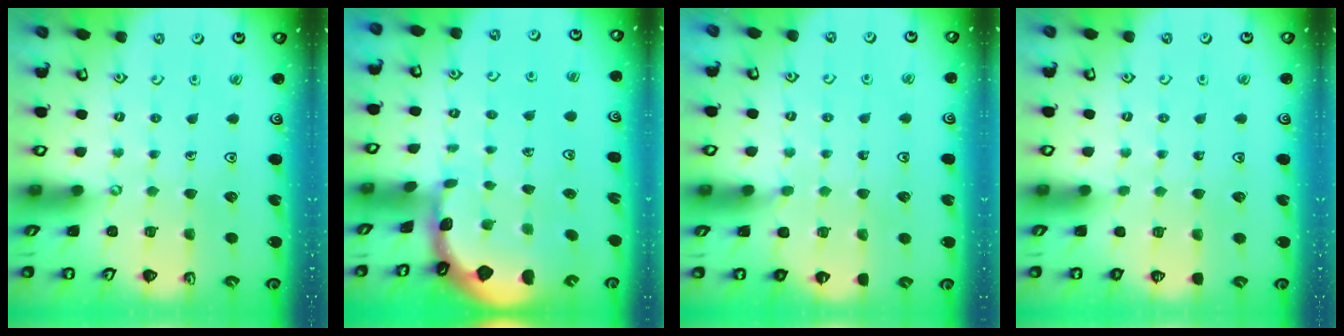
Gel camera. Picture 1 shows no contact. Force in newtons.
{"total": 1.0, "press": 1.0, "slide": 0.1}
{"total": 3.4, "press": 3.4, "slide": 0.4}
{"total": 0.0}